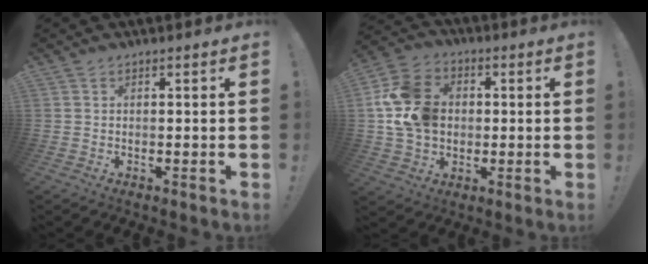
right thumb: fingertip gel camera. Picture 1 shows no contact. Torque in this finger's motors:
{"motor_torque": [0.46, 0.47, 0.15, 0.31, 0.16]}